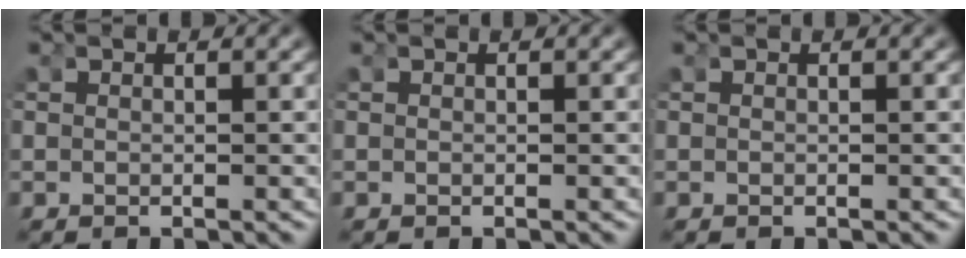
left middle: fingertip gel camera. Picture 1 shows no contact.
{"total": 0.0}
{"total": 0.0}